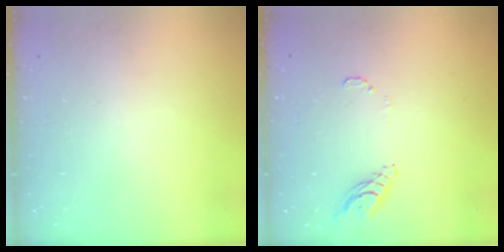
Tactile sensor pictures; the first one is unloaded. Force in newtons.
{"total": 8.1, "press": 8.1, "slide": 0.7}